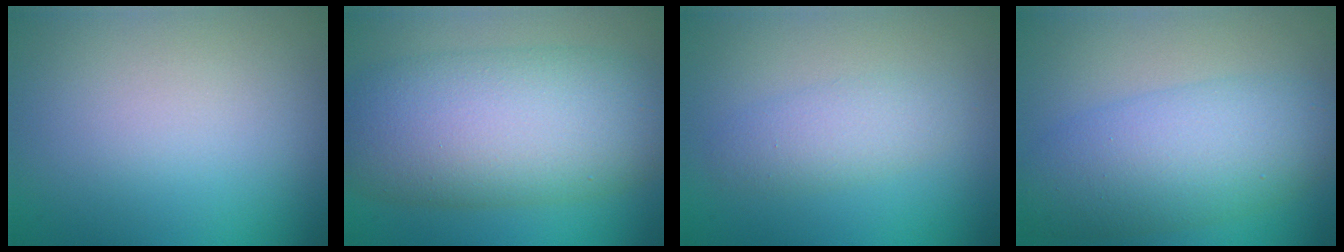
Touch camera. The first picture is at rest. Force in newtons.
{"total": 11.2, "press": 11.2, "slide": 0.4}
{"total": 2.3, "press": 2.3, "slide": 0.1}
{"total": 6.6, "press": 6.6, "slide": 0.2}